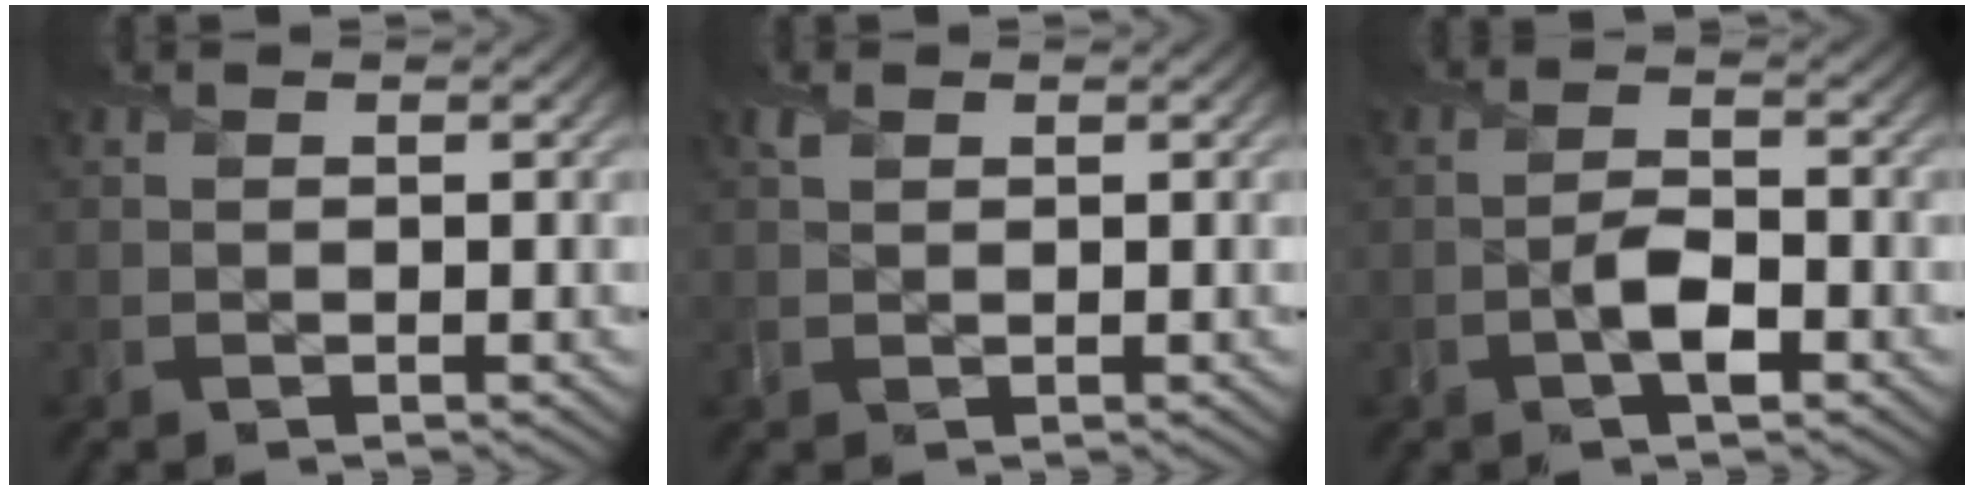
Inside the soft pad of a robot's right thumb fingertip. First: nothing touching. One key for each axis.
{"total": 0.8, "fx": 0.6, "fy": 0.5, "fz": 0.4, "tx": -0.012, "ty": 0.001, "tz": 0.012}
{"total": 3.3, "fx": -1.8, "fy": 1.3, "fz": 2.5, "tx": -0.049, "ty": -0.004, "tz": -0.037}